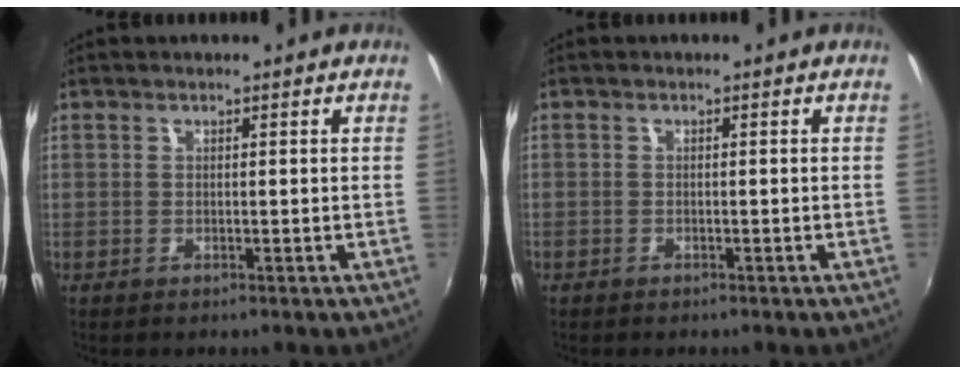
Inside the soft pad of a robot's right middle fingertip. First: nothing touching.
{"total": 1.1, "force": [-0.9, 0.7, 0.0], "torque": [-0.005, 0.003, -0.015]}